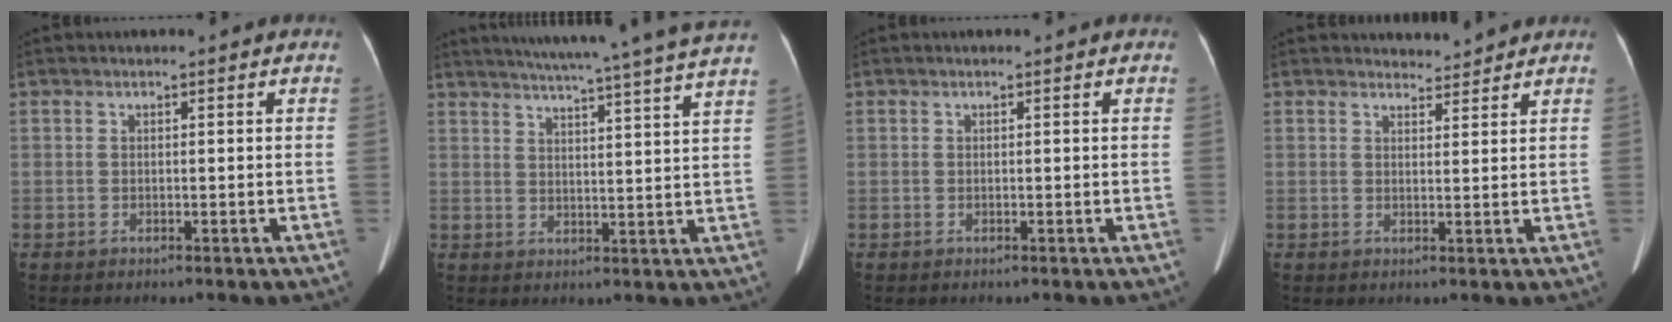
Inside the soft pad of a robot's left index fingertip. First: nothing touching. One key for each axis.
{"total": 21.2, "fx": 18.9, "fy": -2.0, "fz": 9.5, "tx": -0.153, "ty": -0.031, "tz": 0.236}
{"total": 0.0}
{"total": 2.6, "fx": 2.6, "fy": 0.4, "fz": -0.4, "tx": -0.001, "ty": 0.003, "tz": 0.038}